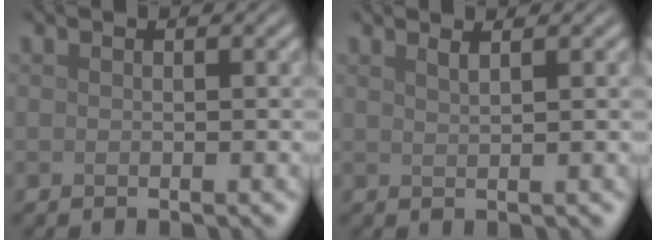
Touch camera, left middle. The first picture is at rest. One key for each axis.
{"total": 1.5, "fx": 1.0, "fy": 0.5, "fz": 1.0, "tx": -0.001, "ty": 0.003, "tz": 0.006}